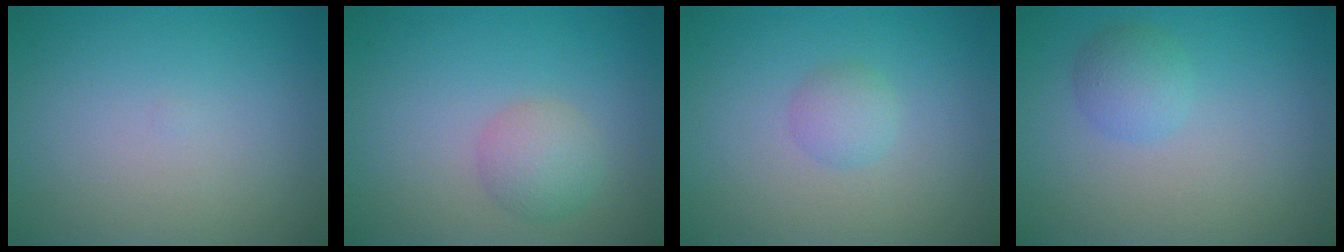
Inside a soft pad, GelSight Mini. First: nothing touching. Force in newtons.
{"total": 2.5, "press": 2.5, "slide": 0.1}
{"total": 1.5, "press": 1.5, "slide": 0.1}
{"total": 2.0, "press": 2.0, "slide": 0.1}